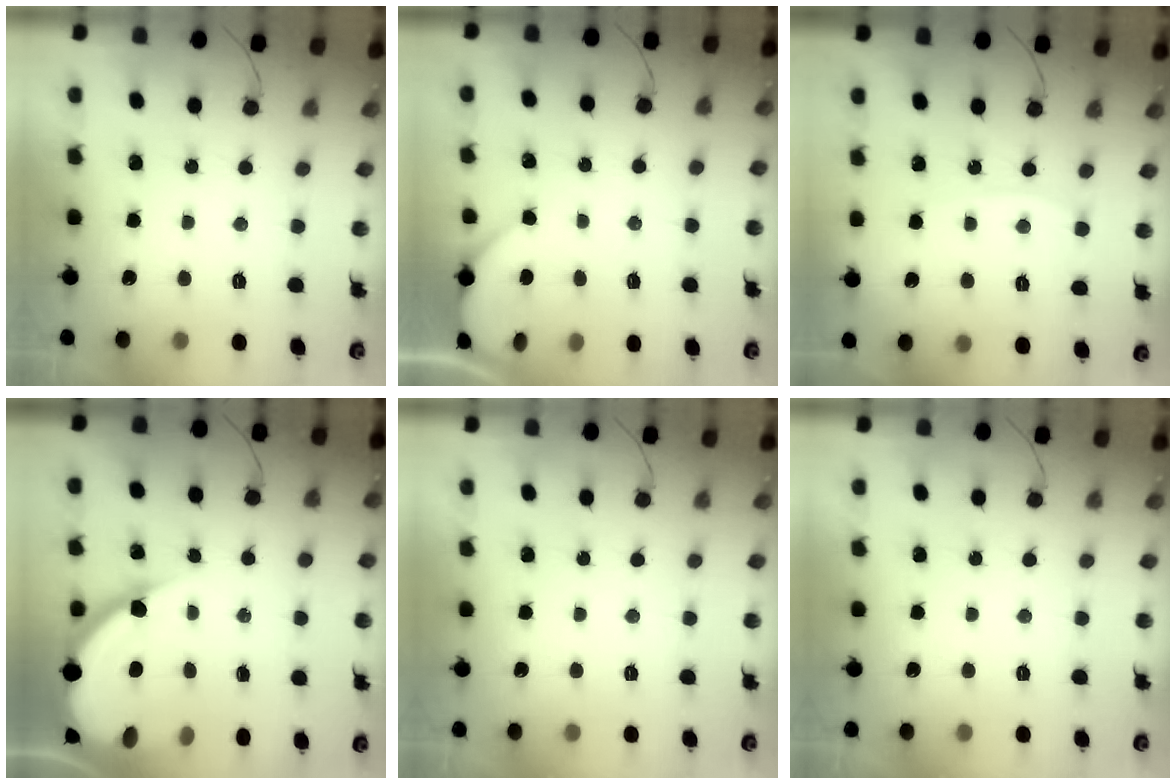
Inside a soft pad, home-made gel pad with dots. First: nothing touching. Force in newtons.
{"total": 1.8, "press": 1.8, "slide": 0.3}
{"total": 5.0, "press": 4.9, "slide": 0.6}
{"total": 16.2, "press": 16.2, "slide": 1.6}
{"total": 0.0}
{"total": 0.0}